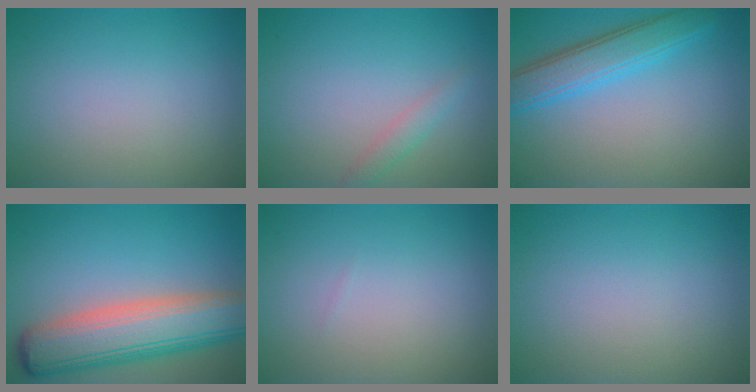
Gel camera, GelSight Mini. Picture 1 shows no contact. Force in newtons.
{"total": 1.4, "press": 1.4, "slide": 0.0}
{"total": 4.6, "press": 4.6, "slide": 0.1}
{"total": 9.7, "press": 9.7, "slide": 0.6}
{"total": 0.0}
{"total": 0.0}